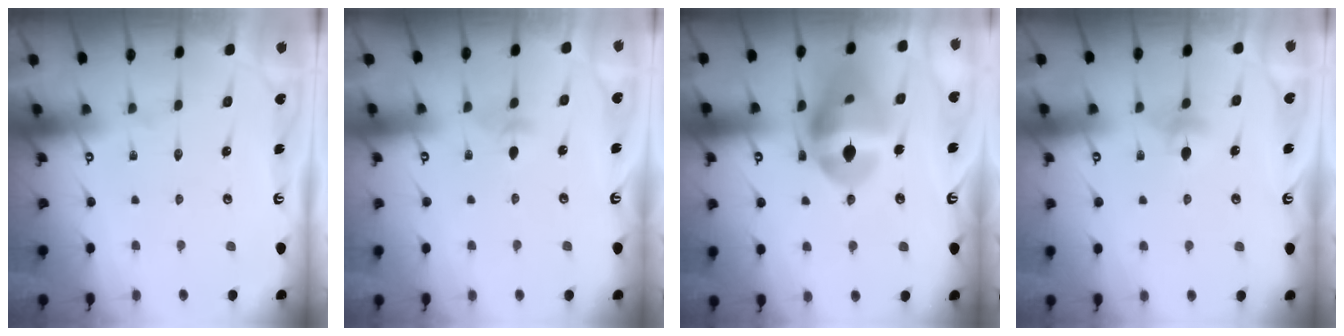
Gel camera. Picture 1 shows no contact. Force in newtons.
{"total": 3.3, "press": 3.2, "slide": 0.7}
{"total": 18.1, "press": 17.9, "slide": 2.5}
{"total": 3.9, "press": 3.8, "slide": 0.8}